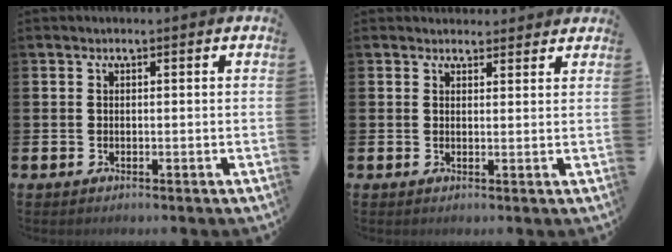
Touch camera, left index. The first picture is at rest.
{"total": 2.2, "force": [2.0, 0.7, -0.1], "torque": [0.015, -0.011, 0.034]}